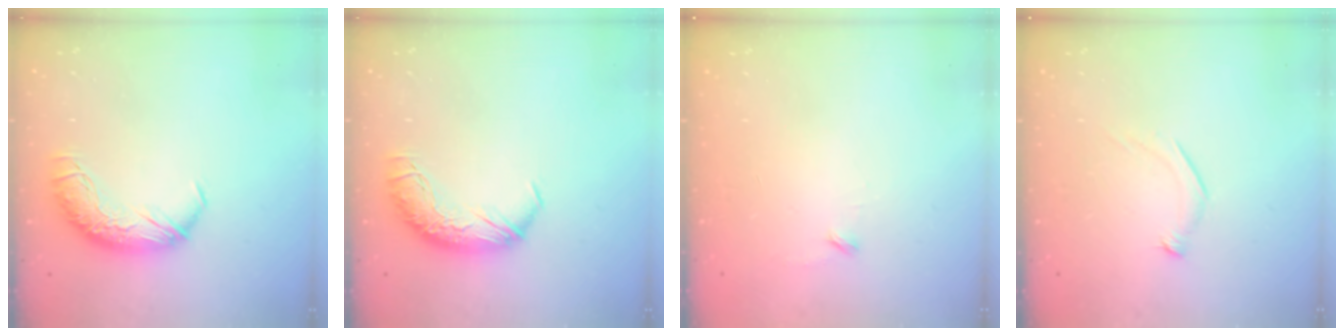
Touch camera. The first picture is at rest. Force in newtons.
{"total": 0.0}
{"total": 8.3, "press": 8.2, "slide": 0.7}
{"total": 6.4, "press": 6.4, "slide": 0.5}